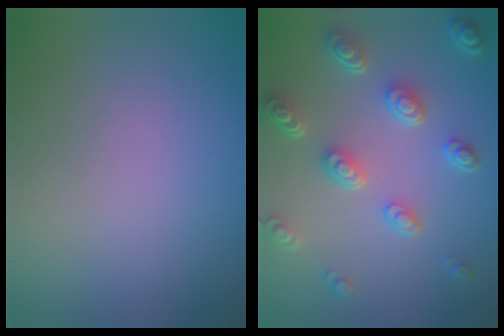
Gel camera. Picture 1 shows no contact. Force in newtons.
{"total": 5.2, "press": 3.9, "slide": 3.4}